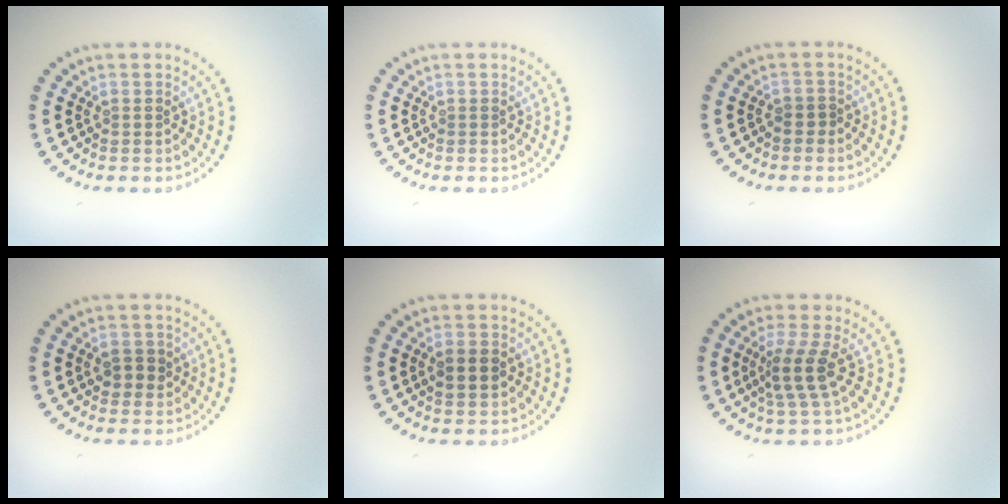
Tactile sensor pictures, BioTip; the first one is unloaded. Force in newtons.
{"total": 0.0}
{"total": 0.8, "press": 0.4, "slide": 0.7}
{"total": 1.9, "press": 1.9, "slide": 0.4}
{"total": 2.2, "press": 2.2, "slide": 0.1}
{"total": 3.1, "press": 2.3, "slide": 2.0}